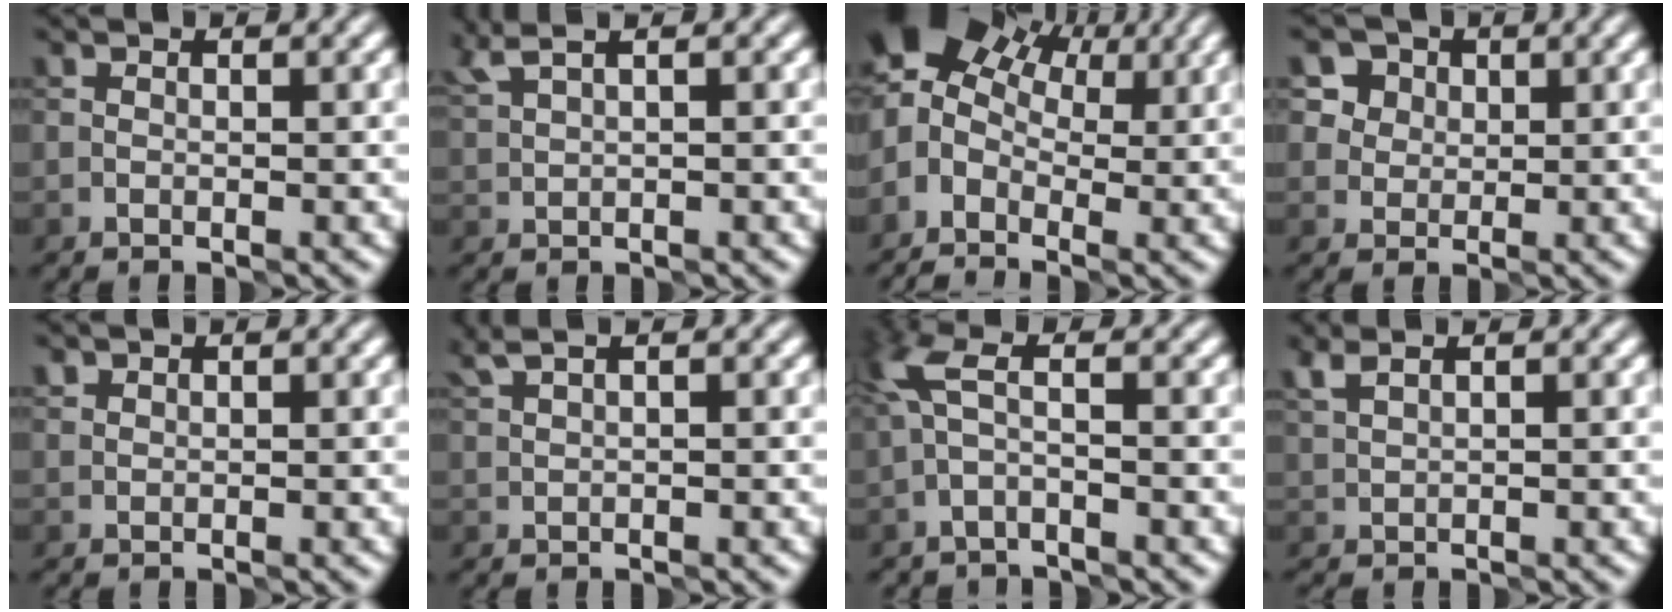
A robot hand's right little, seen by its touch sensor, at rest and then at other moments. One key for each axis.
{"total": 2.4, "fx": 1.7, "fy": 0.7, "fz": 1.6, "tx": -0.023, "ty": 0.012, "tz": 0.035}
{"total": 7.1, "fx": 1.4, "fy": 5.2, "fz": 4.6, "tx": -0.088, "ty": 0.013, "tz": 0.014}
{"total": 6.0, "fx": 3.2, "fy": 4.6, "fz": 1.9, "tx": -0.023, "ty": 0.022, "tz": 0.041}
{"total": 0.5, "fx": 0.2, "fy": 0.4, "fz": -0.3, "tx": 0.012, "ty": 0.001, "tz": 0.005}
{"total": 1.4, "fx": 0.9, "fy": 0.3, "fz": 1.1, "tx": -0.017, "ty": 0.009, "tz": 0.014}
{"total": 2.7, "fx": -1.0, "fy": 1.1, "fz": 2.3, "tx": -0.060, "ty": 0.006, "tz": -0.029}
{"total": 1.2, "fx": 1.0, "fy": 0.2, "fz": 0.6, "tx": -0.008, "ty": 0.008, "tz": 0.025}